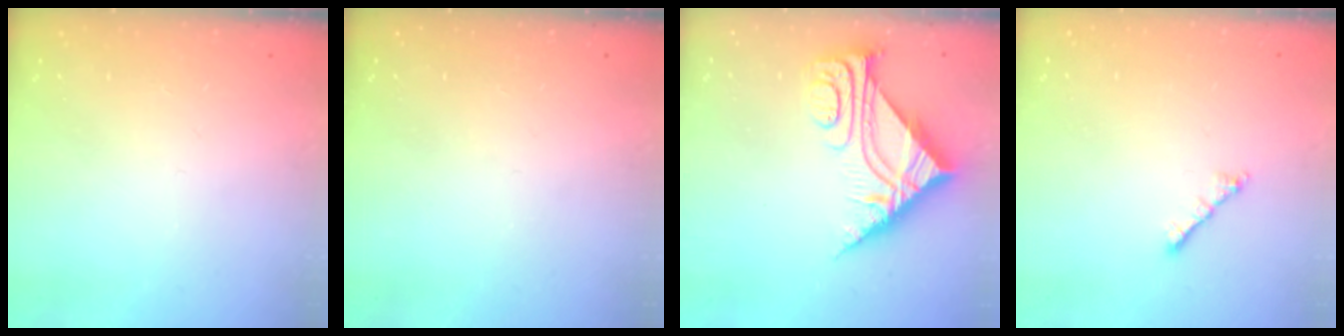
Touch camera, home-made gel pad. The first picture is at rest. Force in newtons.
{"total": 0.0}
{"total": 7.9, "press": 7.9, "slide": 0.8}
{"total": 1.8, "press": 1.8, "slide": 0.5}